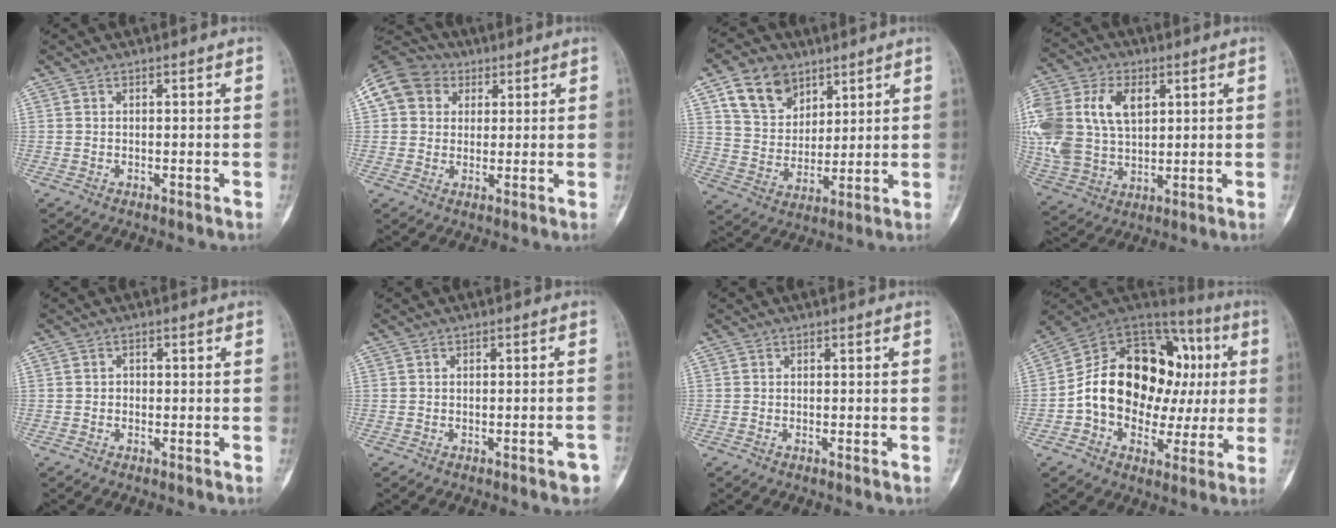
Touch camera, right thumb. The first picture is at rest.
{"total": 11.4, "force": [3.6, 9.8, 4.7], "torque": [-0.079, 0.020, 0.056]}
{"total": 11.6, "force": [6.5, 8.2, 5.1], "torque": [-0.067, -0.026, 0.125]}
{"total": 23.3, "force": [5.6, 16.0, 15.9], "torque": [-0.379, 0.025, 0.117]}
{"total": 0.9, "force": [-0.2, 0.8, 0.3], "torque": [0.007, 0.004, -0.006]}
{"total": 2.5, "force": [-1.5, 0.7, 2.0], "torque": [-0.023, 0.012, -0.017]}
{"total": 0.0}
{"total": 25.2, "force": [1.2, 17.4, 18.3], "torque": [-0.253, 0.051, 0.025]}